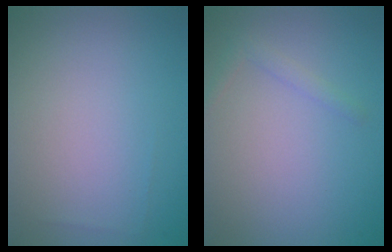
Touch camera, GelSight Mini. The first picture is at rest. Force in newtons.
{"total": 1.1, "press": 1.1, "slide": 0.1}